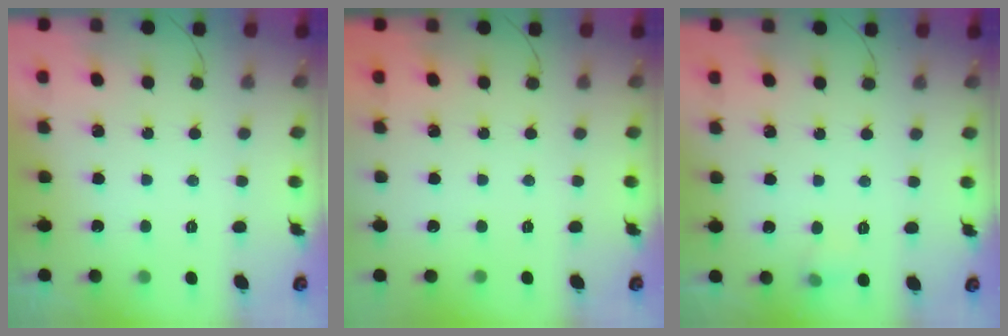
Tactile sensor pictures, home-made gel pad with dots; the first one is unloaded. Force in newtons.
{"total": 0.0}
{"total": 5.3, "press": 5.0, "slide": 1.5}